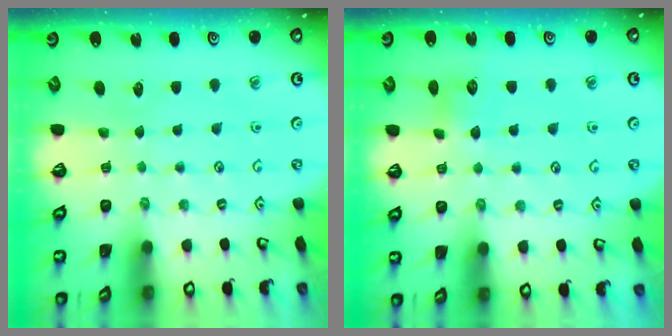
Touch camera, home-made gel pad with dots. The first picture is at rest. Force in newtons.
{"total": 4.9, "press": 4.8, "slide": 0.5}